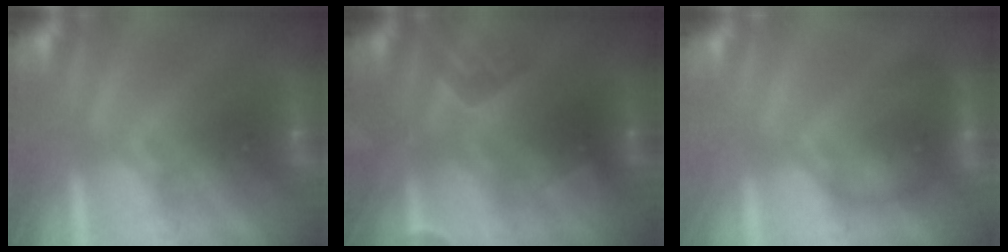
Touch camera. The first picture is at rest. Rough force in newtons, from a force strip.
{"total": 2.4}
{"total": 2.0}